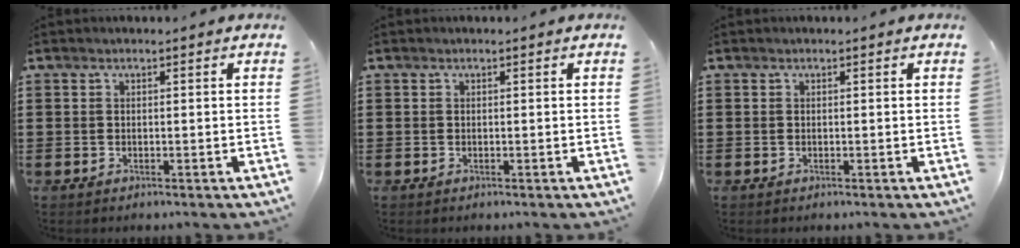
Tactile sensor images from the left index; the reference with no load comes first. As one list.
[{"total": 0.0}, {"total": 0.0}]